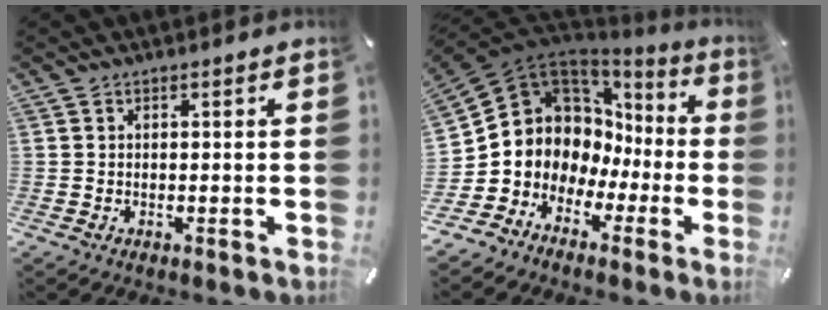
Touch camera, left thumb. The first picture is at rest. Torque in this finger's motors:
{"motor_torque": [0.31, 2.55, 1.45, 1.33, 0.47]}